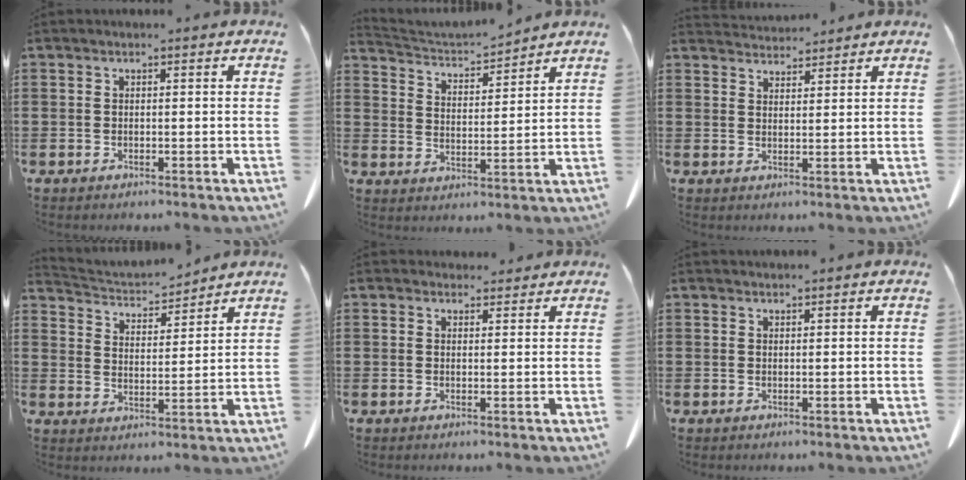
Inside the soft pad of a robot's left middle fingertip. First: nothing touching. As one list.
[{"total": 3.7, "force": [3.7, 0.7, 0.3], "torque": [-0.025, -0.026, 0.060]}, {"total": 3.4, "force": [3.3, 0.5, 0.2], "torque": [-0.012, -0.010, 0.063]}, {"total": 4.2, "force": [4.1, 0.9, 0.3], "torque": [-0.027, -0.026, 0.069]}, {"total": 2.1, "force": [2.0, 0.8, 0.2], "torque": [0.000, -0.001, 0.036]}, {"total": 0.7, "force": [0.7, 0.0, 0.0], "torque": [-0.002, -0.001, 0.014]}]